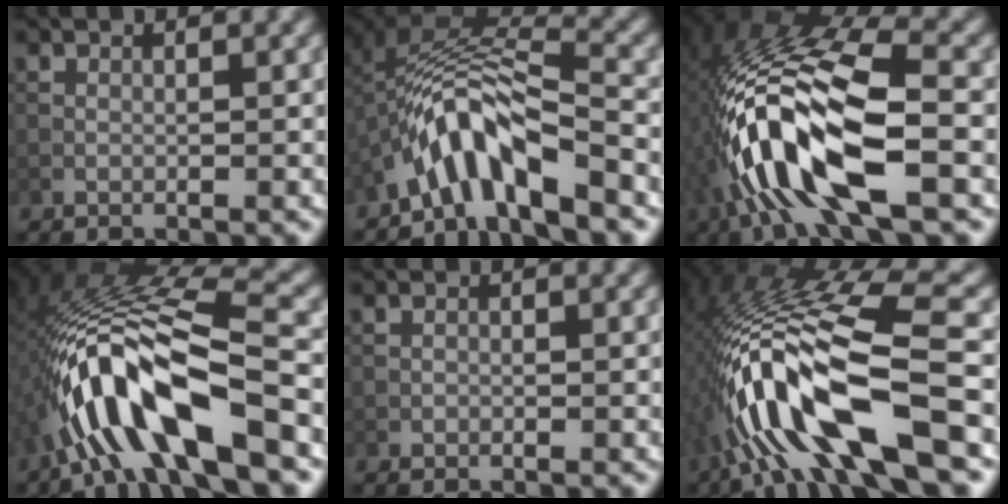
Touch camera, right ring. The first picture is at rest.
{"total": 7.0, "force": [-4.0, 2.0, 5.4], "torque": [-0.095, 0.013, -0.076]}
{"total": 12.3, "force": [-3.8, 3.9, 11.1], "torque": [-0.232, 0.013, -0.069]}
{"total": 11.8, "force": [-4.6, 2.9, 10.5], "torque": [-0.200, 0.022, -0.074]}
{"total": 0.0}
{"total": 13.2, "force": [-4.2, 3.1, 12.2], "torque": [-0.239, 0.018, -0.061]}